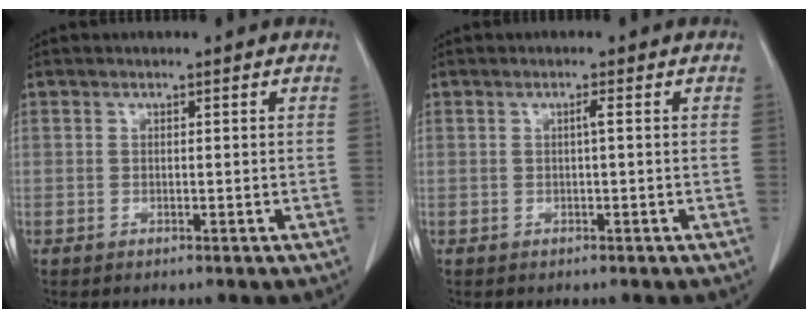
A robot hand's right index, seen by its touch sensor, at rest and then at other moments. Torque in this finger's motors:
{"motor_torque": [0.11, -0.08, 0.04, 0.01]}